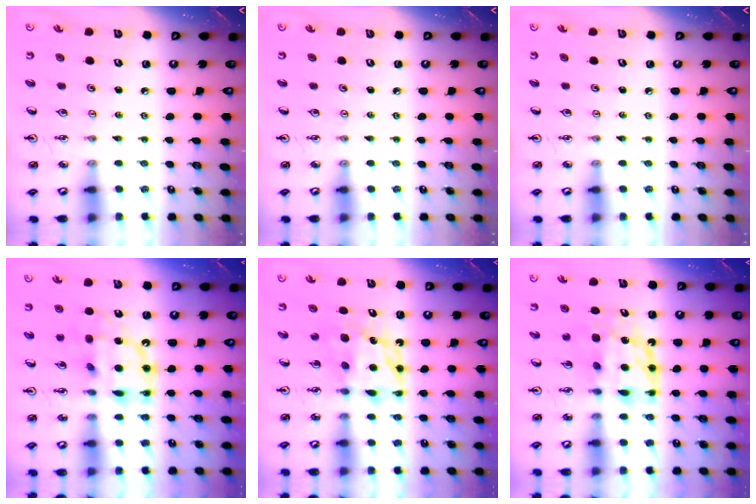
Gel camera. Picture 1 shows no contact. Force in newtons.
{"total": 0.0}
{"total": 0.0}
{"total": 13.2, "press": 13.1, "slide": 1.1}
{"total": 6.7, "press": 6.7, "slide": 0.6}
{"total": 10.5, "press": 10.5, "slide": 1.0}